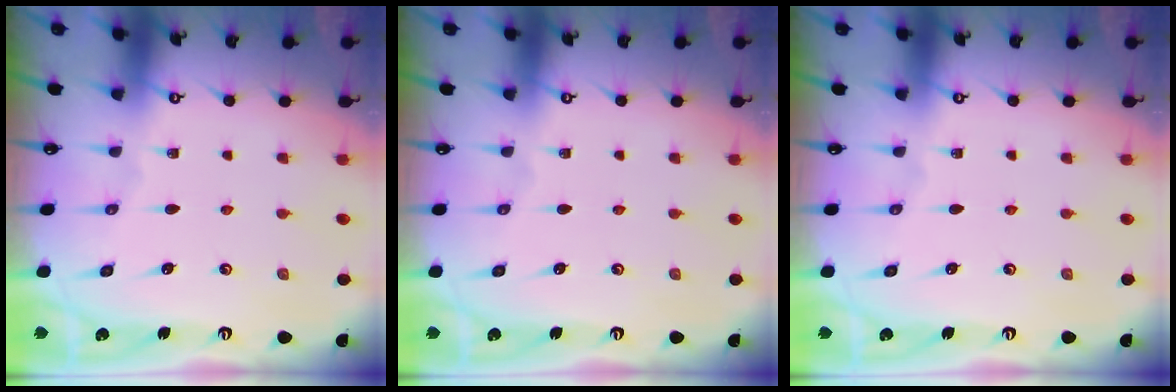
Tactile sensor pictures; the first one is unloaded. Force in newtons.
{"total": 0.0}
{"total": 0.0}